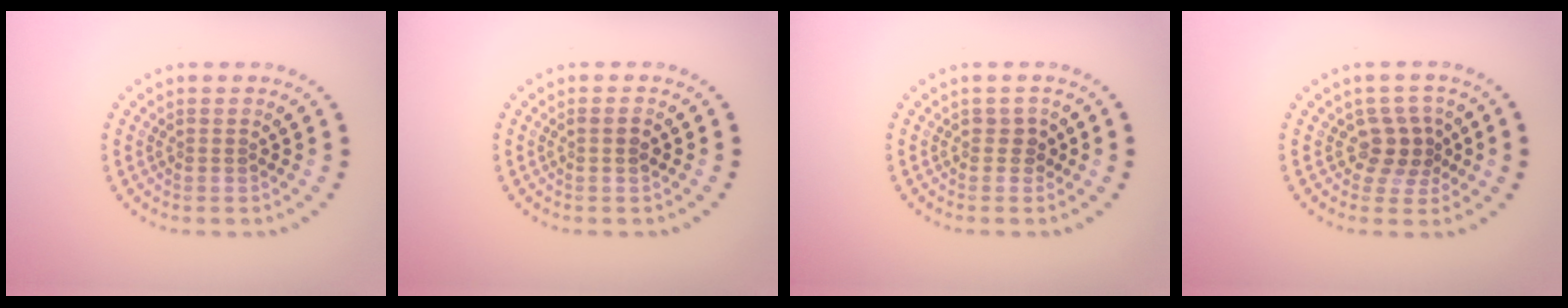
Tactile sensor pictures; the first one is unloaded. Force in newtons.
{"total": 1.1, "press": 1.0, "slide": 0.5}
{"total": 1.1, "press": 1.0, "slide": 0.6}
{"total": 2.6, "press": 2.2, "slide": 1.4}